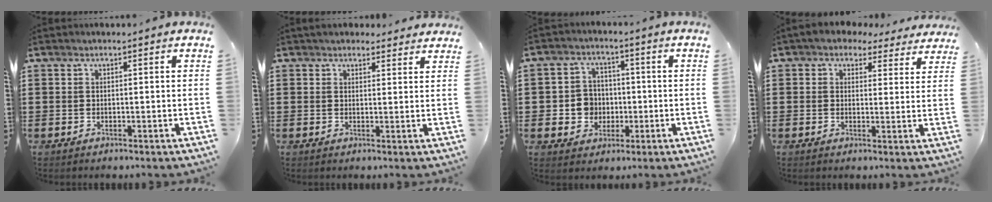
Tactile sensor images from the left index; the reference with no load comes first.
{"total": 2.4, "force": [2.2, 0.9, 0.1], "torque": [0.000, -0.003, 0.040]}
{"total": 5.2, "force": [-0.7, 4.9, 1.7], "torque": [-0.047, 0.014, -0.011]}
{"total": 3.0, "force": [2.5, 1.4, 0.9], "torque": [-0.022, -0.007, 0.043]}